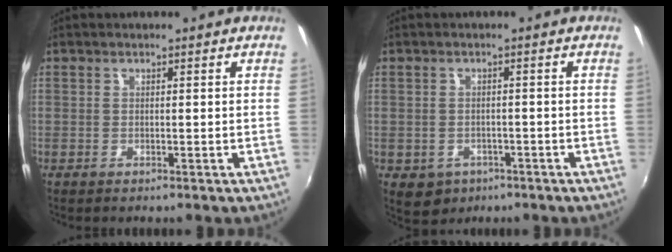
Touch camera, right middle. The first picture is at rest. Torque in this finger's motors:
{"motor_torque": [0.38, -0.34, 0.10, 0.02]}